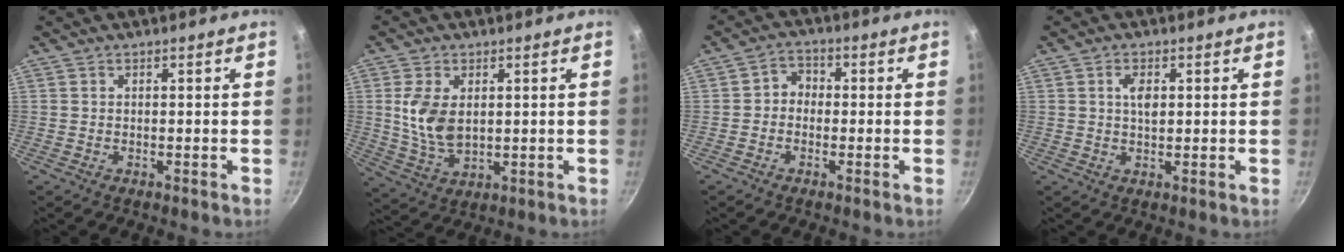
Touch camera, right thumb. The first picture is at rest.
{"total": 8.9, "force": [1.5, 5.4, 6.9], "torque": [-0.137, -0.017, 0.036]}
{"total": 3.5, "force": [-0.6, 3.0, 1.7], "torque": [-0.010, 0.016, -0.022]}
{"total": 3.3, "force": [0.8, 1.8, 2.7], "torque": [-0.038, 0.000, 0.013]}